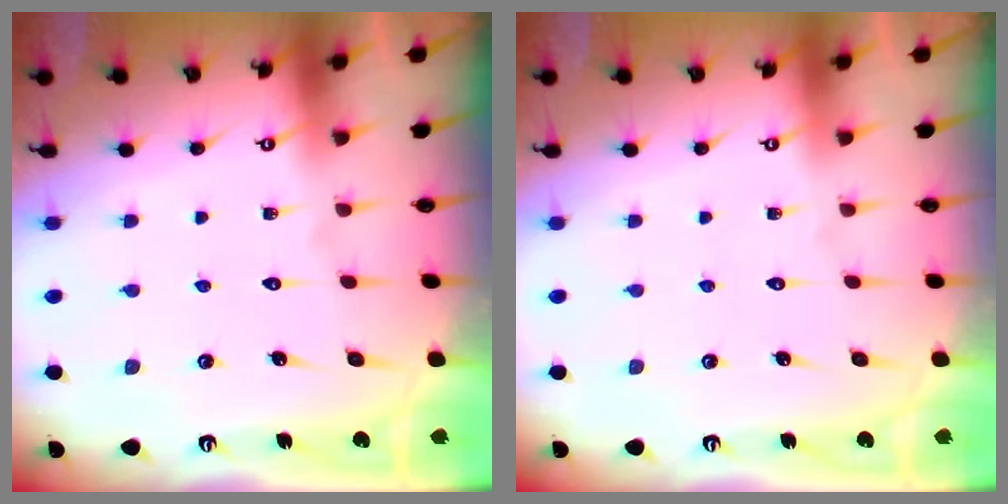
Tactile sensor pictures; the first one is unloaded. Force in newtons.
{"total": 0.0}